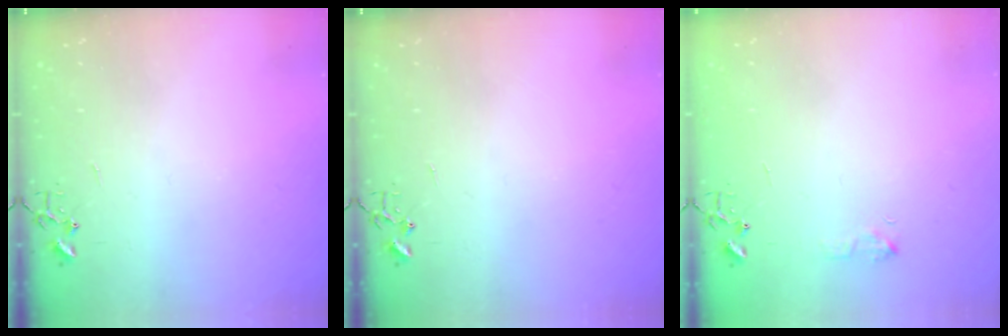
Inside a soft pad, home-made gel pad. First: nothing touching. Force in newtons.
{"total": 0.0}
{"total": 6.0, "press": 6.0, "slide": 0.6}